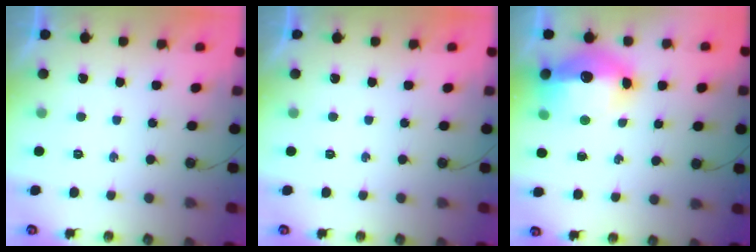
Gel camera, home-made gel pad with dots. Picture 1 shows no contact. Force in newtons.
{"total": 0.0}
{"total": 16.7, "press": 16.2, "slide": 4.2}